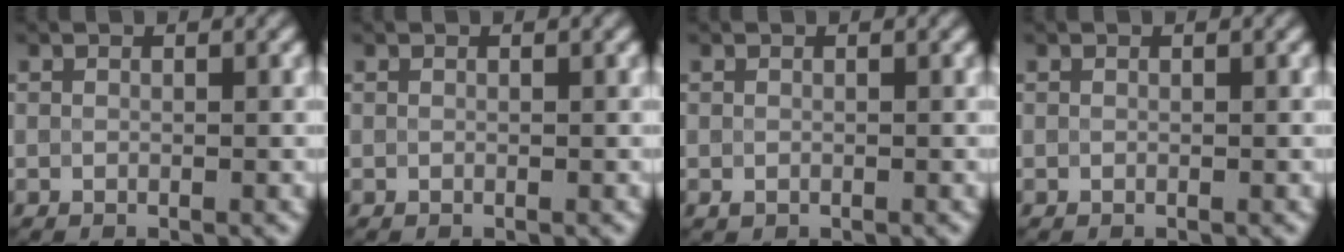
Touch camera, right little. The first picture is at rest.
{"total": 0.0}
{"total": 0.5, "force": [-0.2, 0.4, 0.3], "torque": [-0.005, -0.001, -0.004]}
{"total": 0.0}